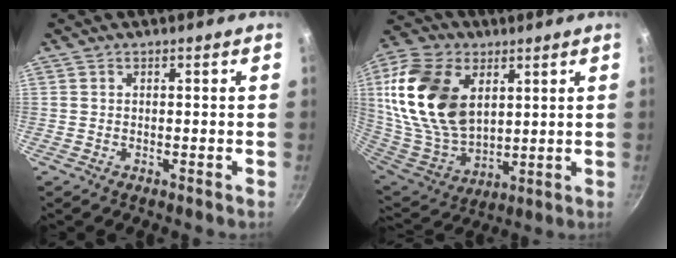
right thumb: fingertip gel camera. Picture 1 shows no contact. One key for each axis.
{"total": 22.8, "fx": 6.5, "fy": 14.6, "fz": 16.2, "tx": -0.298, "ty": -0.025, "tz": 0.132}